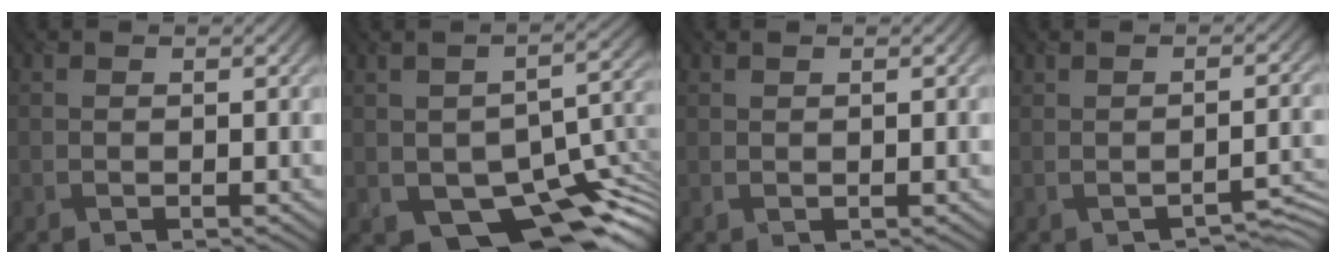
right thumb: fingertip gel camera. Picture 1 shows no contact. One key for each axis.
{"total": 15.1, "fx": -7.2, "fy": 8.1, "fz": 10.5, "tx": -0.165, "ty": -0.028, "tz": -0.102}
{"total": 0.0}
{"total": 2.1, "fx": -1.6, "fy": 0.6, "fz": 1.4, "tx": -0.022, "ty": 0.004, "tz": -0.021}